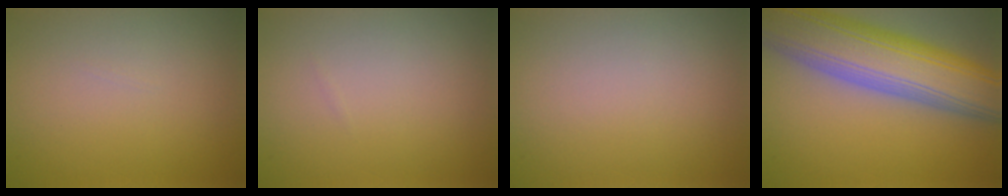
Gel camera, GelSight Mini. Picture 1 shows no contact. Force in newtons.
{"total": 0.0}
{"total": 0.0}
{"total": 12.5, "press": 12.4, "slide": 0.6}